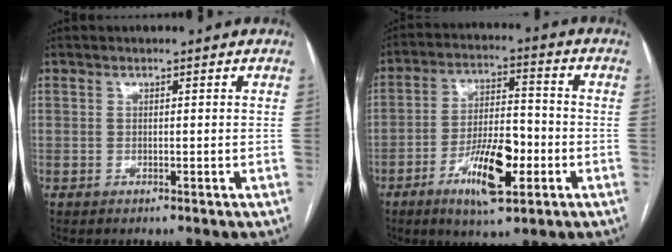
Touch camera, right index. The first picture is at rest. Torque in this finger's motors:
{"motor_torque": [1.72, -0.25, 0.31, 0.14]}